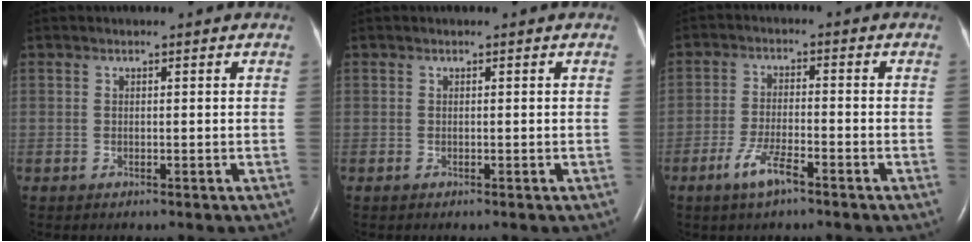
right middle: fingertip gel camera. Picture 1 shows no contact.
{"total": 0.0}
{"total": 5.3, "force": [-3.4, 0.9, 3.9], "torque": [-0.087, -0.004, -0.064]}